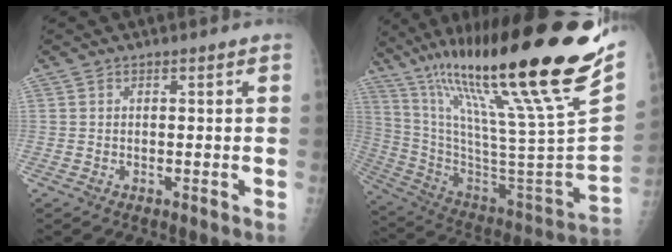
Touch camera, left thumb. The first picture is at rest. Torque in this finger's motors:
{"motor_torque": [2.00, -0.48, 2.53, -0.25, 0.73]}